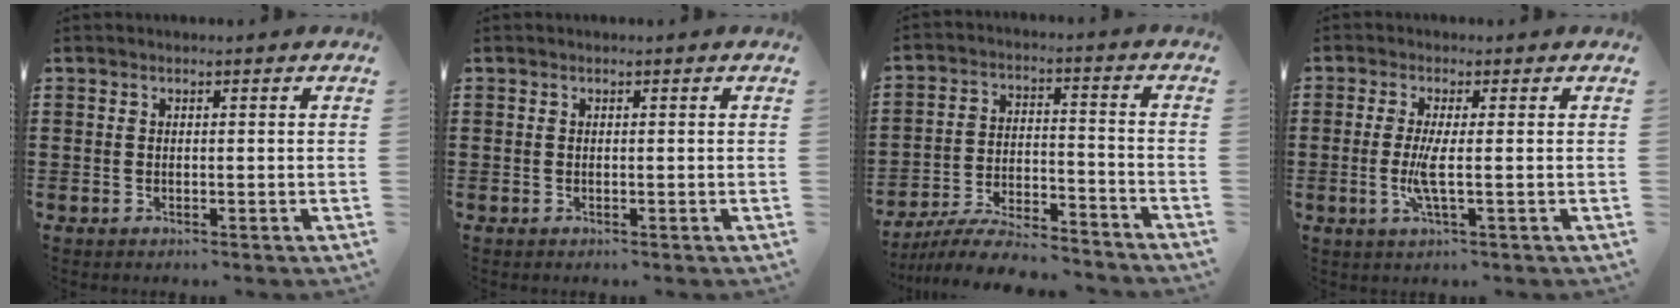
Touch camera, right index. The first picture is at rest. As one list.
[{"total": 0.0}, {"total": 7.7, "force": [-7.3, 0.7, 2.5], "torque": [-0.051, 0.009, -0.142]}, {"total": 4.1, "force": [-0.4, 0.1, 4.0], "torque": [-0.088, -0.012, -0.014]}]